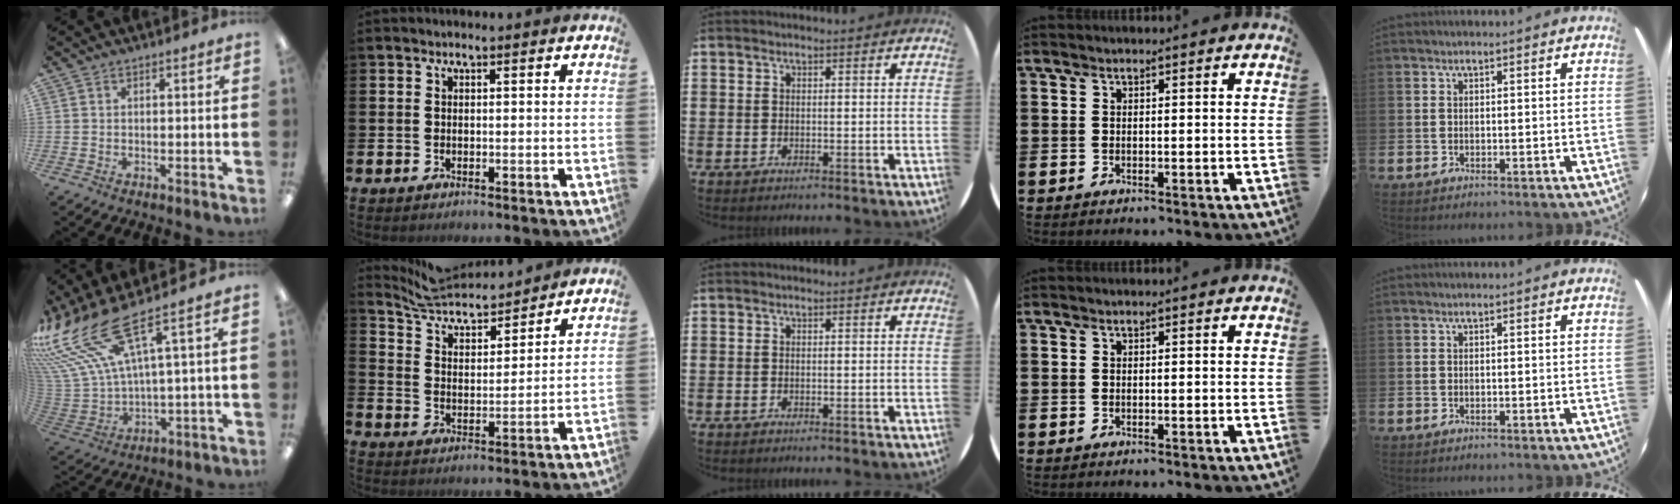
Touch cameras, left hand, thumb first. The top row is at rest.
{"thumb": {"total": 19.0, "force": [11.4, 7.0, 13.4], "torque": [-0.288, -0.071, 0.201]}, "index": {"total": 6.5, "force": [6.2, 1.5, 1.0], "torque": [-0.055, -0.047, 0.108]}}